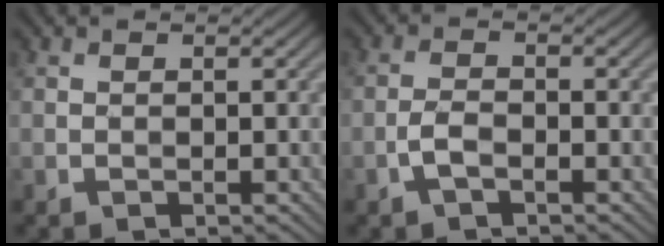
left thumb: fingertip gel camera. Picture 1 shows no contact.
{"total": 2.3, "force": [-1.3, 0.9, 1.7], "torque": [-0.038, 0.003, -0.031]}